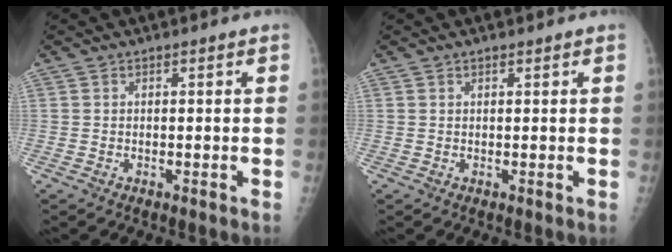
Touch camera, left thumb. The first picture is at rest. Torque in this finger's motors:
{"motor_torque": [-0.08, 0.05, -0.47, -0.18, -0.08]}